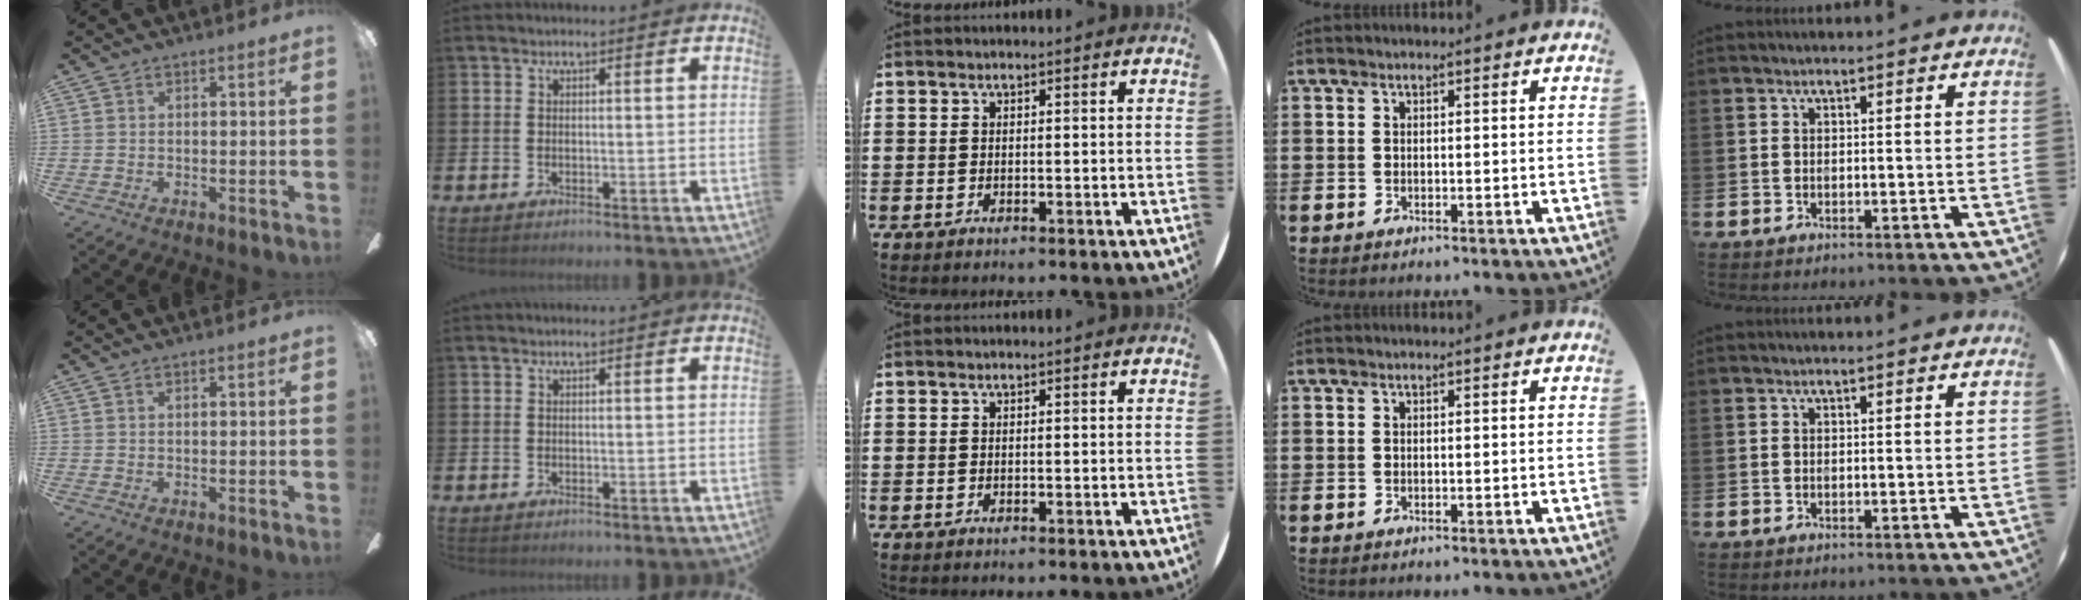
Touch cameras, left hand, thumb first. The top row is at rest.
{}